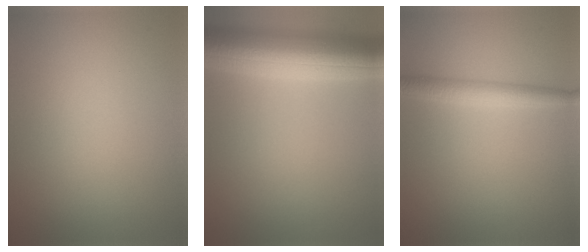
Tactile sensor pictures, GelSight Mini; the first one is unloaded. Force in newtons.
{"total": 9.5, "press": 9.5, "slide": 0.1}
{"total": 2.5, "press": 2.5, "slide": 0.1}